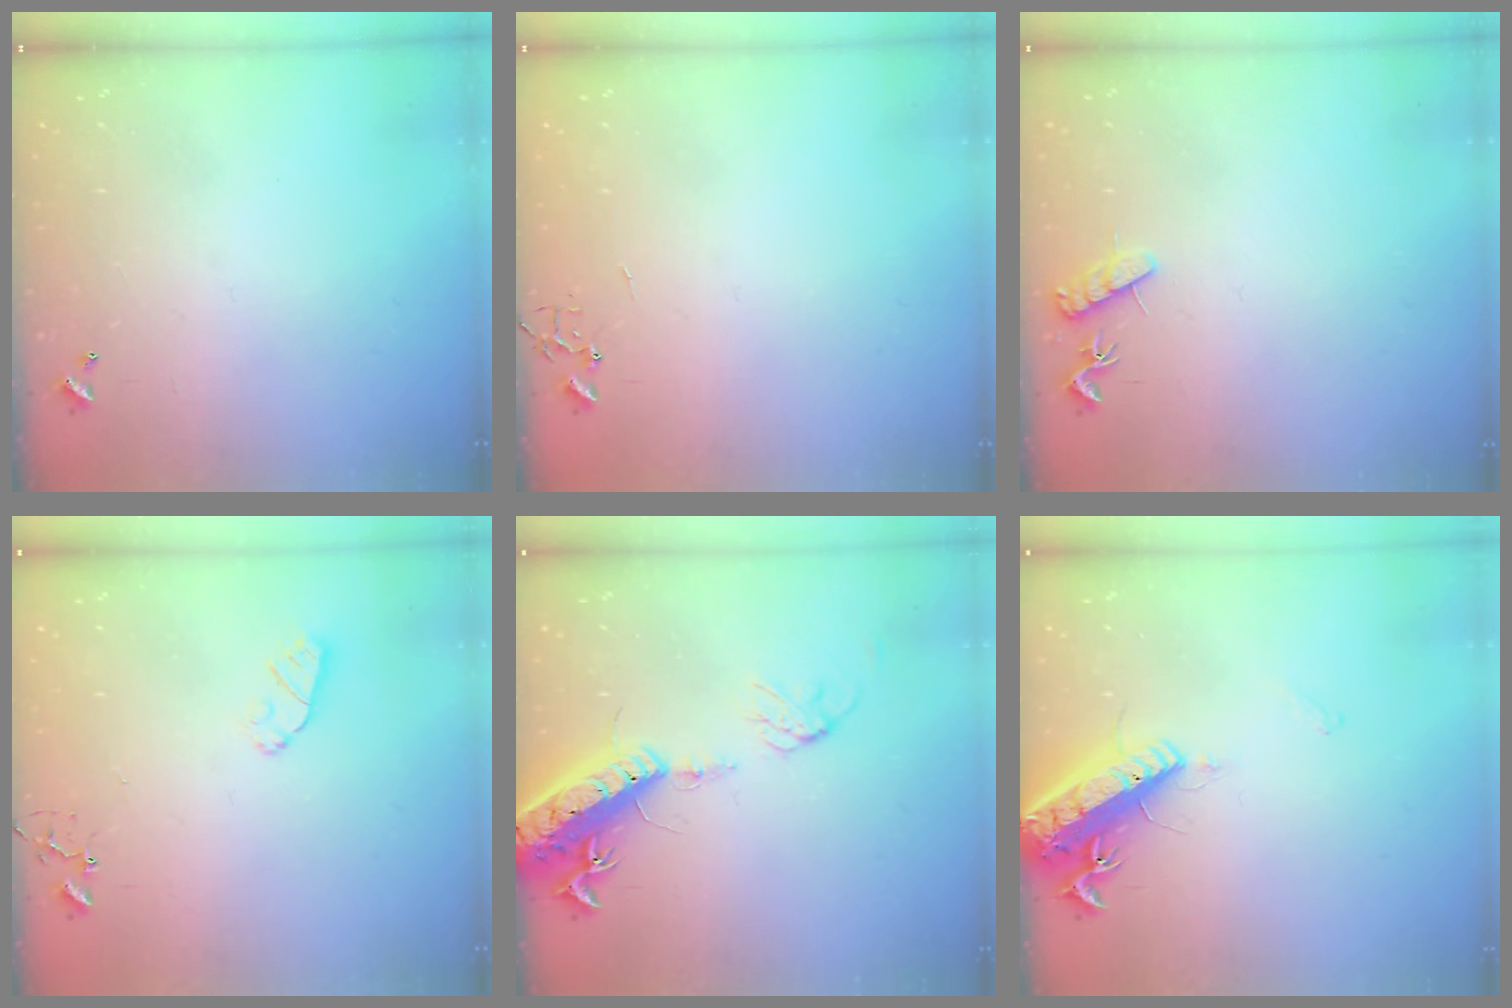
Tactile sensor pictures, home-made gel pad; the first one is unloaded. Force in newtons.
{"total": 0.0}
{"total": 8.1, "press": 8.1, "slide": 0.6}
{"total": 5.5, "press": 5.5, "slide": 0.5}
{"total": 18.0, "press": 17.6, "slide": 4.1}
{"total": 16.3, "press": 15.9, "slide": 3.8}